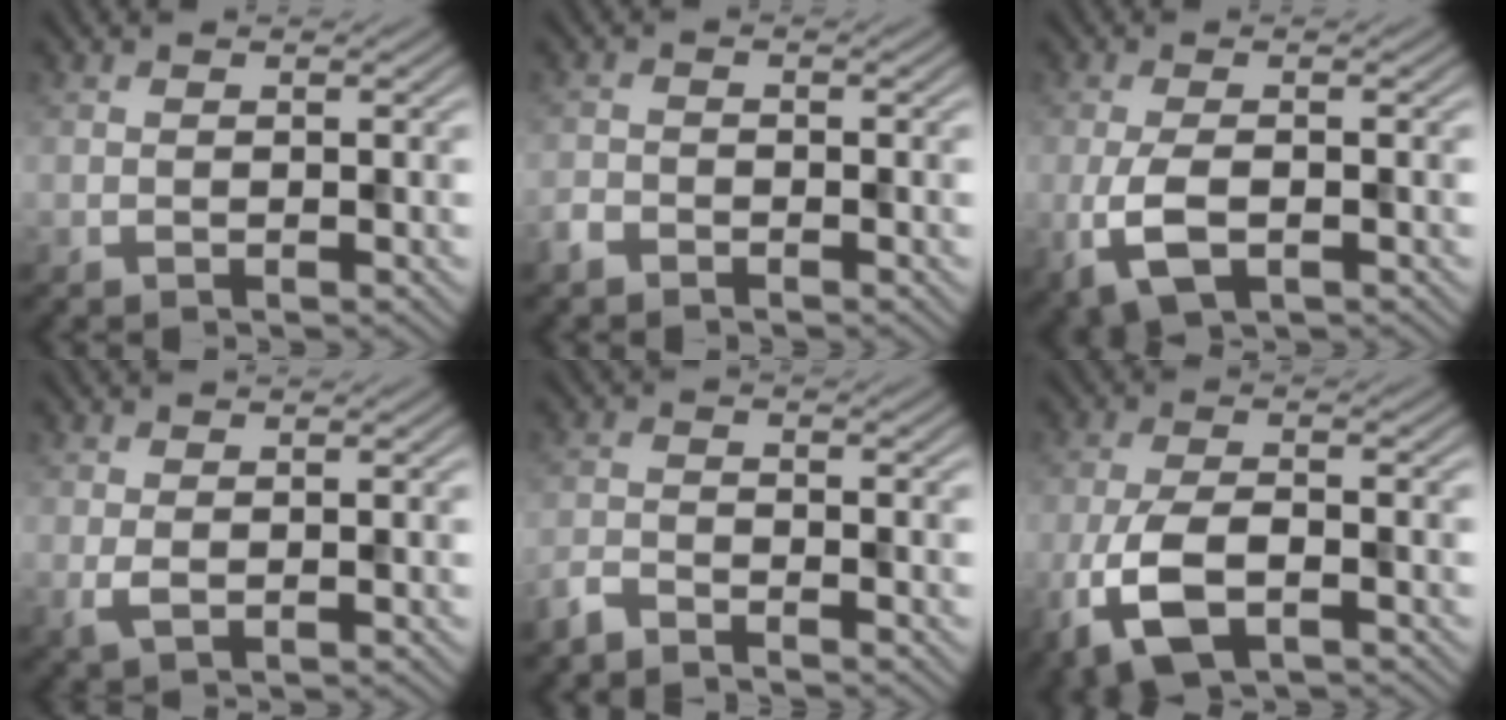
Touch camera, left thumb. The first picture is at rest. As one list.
[{"total": 1.8, "force": [-1.5, 0.9, 0.5], "torque": [-0.012, -0.001, -0.036]}, {"total": 5.0, "force": [-1.6, 2.1, 4.2], "torque": [-0.103, -0.010, -0.032]}, {"total": 1.6, "force": [0.3, 0.7, 1.4], "torque": [-0.034, -0.001, 0.008]}, {"total": 2.6, "force": [-2.4, 0.5, 0.9], "torque": [-0.023, -0.006, -0.059]}, {"total": 7.5, "force": [-3.3, 3.3, 5.9], "torque": [-0.140, -0.013, -0.068]}]